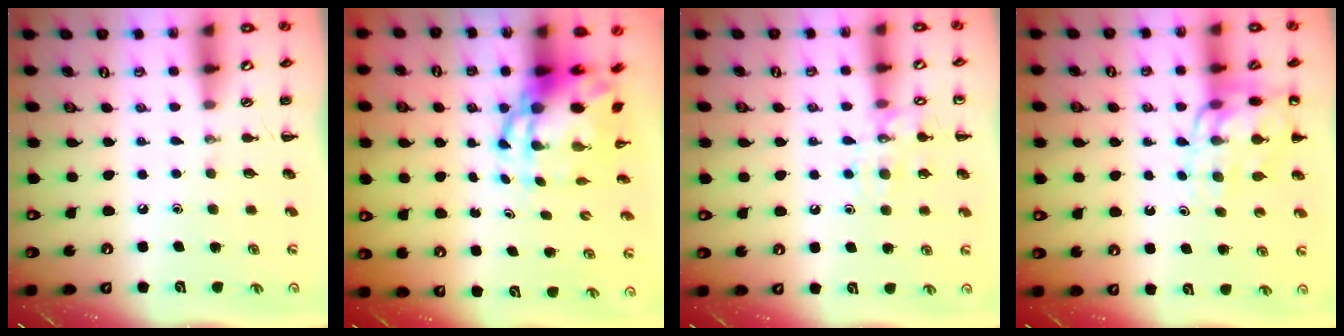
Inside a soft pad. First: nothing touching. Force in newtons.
{"total": 8.4, "press": 8.1, "slide": 2.1}
{"total": 10.4, "press": 10.4, "slide": 0.7}
{"total": 12.1, "press": 11.7, "slide": 2.8}